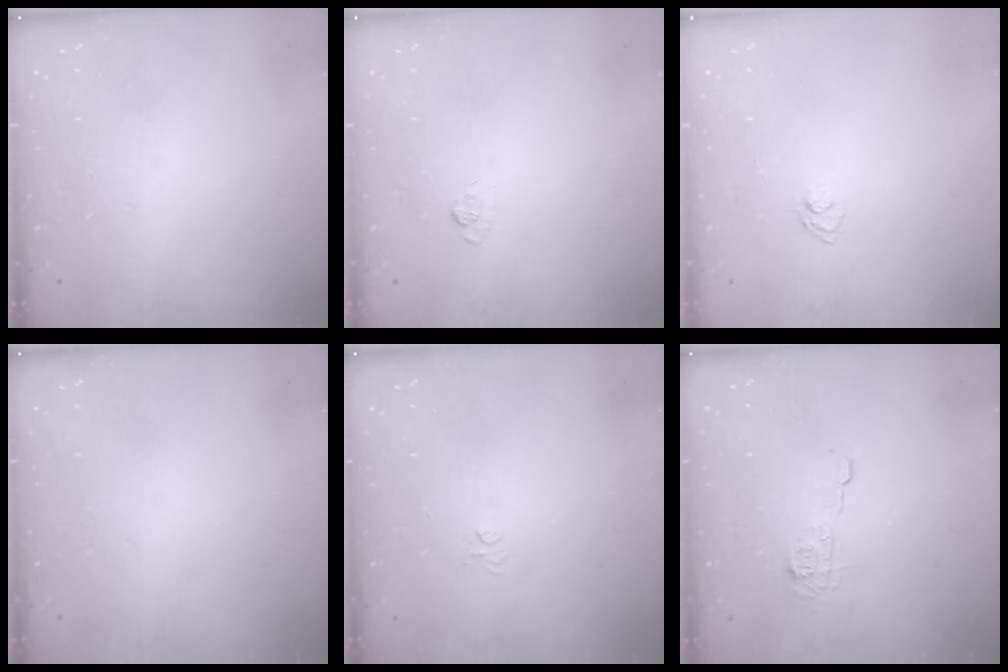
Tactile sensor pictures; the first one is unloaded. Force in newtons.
{"total": 7.5, "press": 7.3, "slide": 1.4}
{"total": 3.7, "press": 3.5, "slide": 1.3}
{"total": 0.0}
{"total": 3.1, "press": 3.0, "slide": 0.3}
{"total": 6.8, "press": 6.8, "slide": 0.2}